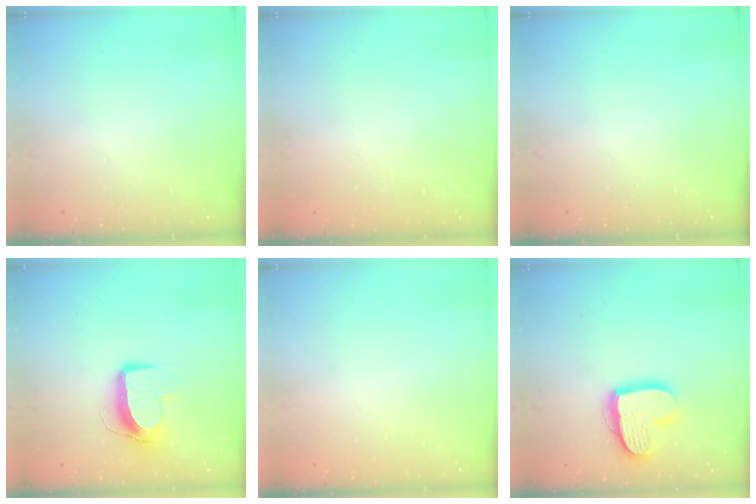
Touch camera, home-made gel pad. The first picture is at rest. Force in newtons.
{"total": 0.0}
{"total": 0.0}
{"total": 10.2, "press": 10.2, "slide": 0.4}
{"total": 0.0}
{"total": 15.7, "press": 15.7, "slide": 1.4}